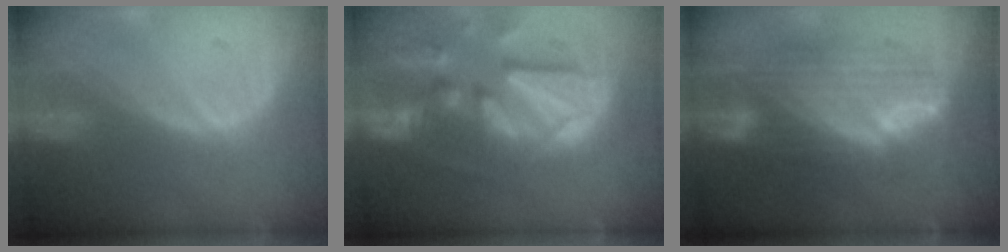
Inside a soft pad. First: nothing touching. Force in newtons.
{"total": 13.1, "press": 11.4, "slide": 6.6}
{"total": 10.0, "press": 10.0, "slide": 0.6}